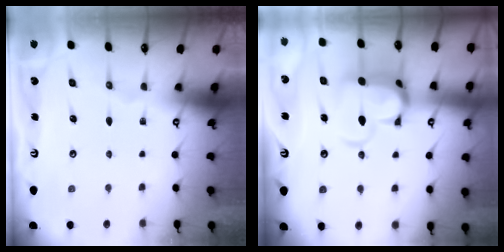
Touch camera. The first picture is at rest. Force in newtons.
{"total": 8.3, "press": 8.2, "slide": 1.4}